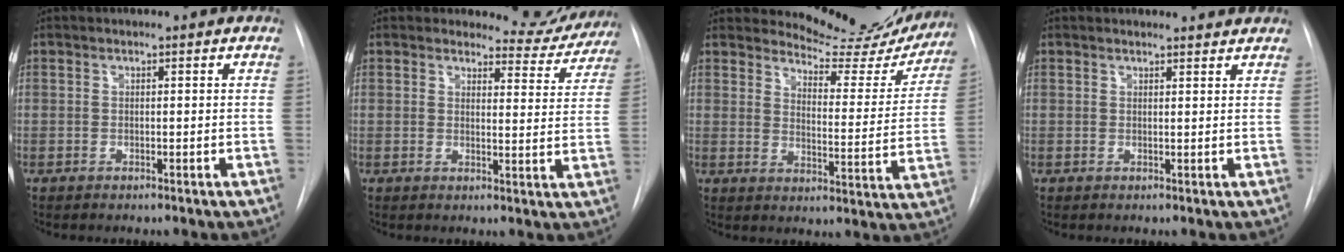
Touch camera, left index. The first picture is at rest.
{"total": 7.1, "force": [6.8, 1.9, -0.7], "torque": [0.025, -0.036, 0.066]}
{"total": 15.1, "force": [14.6, 3.1, 2.2], "torque": [-0.014, -0.064, 0.166]}
{"total": 3.9, "force": [3.8, 0.5, 0.3], "torque": [-0.007, 0.005, 0.035]}